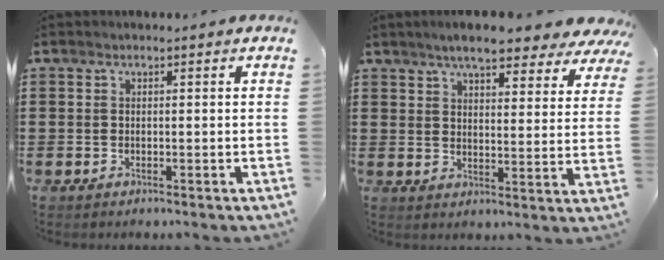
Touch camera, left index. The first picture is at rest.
{"total": 6.9, "force": [6.1, 1.0, 3.2], "torque": [-0.068, -0.023, 0.103]}